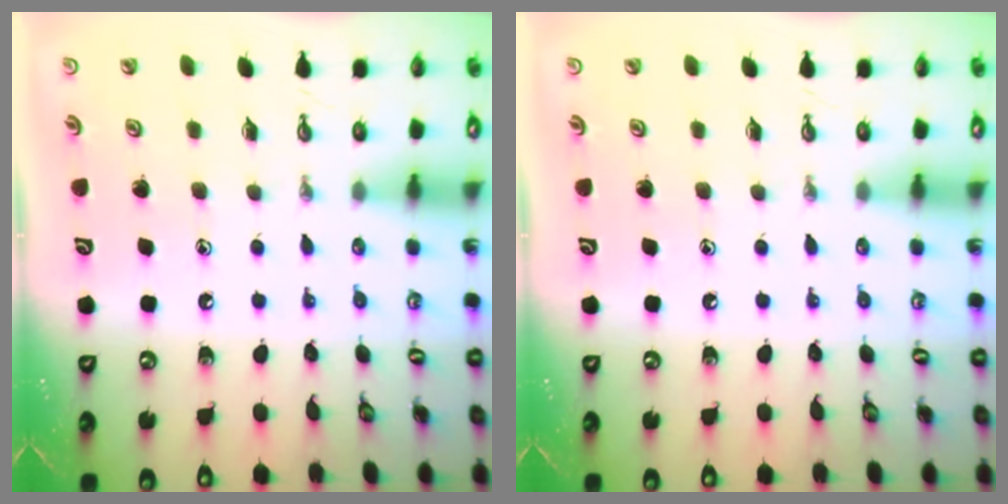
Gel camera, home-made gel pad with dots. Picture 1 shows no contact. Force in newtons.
{"total": 0.0}